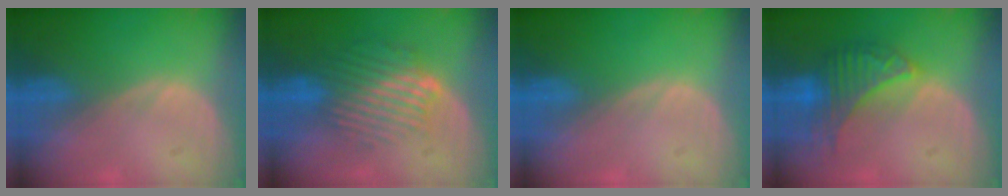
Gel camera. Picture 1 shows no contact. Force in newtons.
{"total": 9.5, "press": 7.9, "slide": 5.2}
{"total": 0.0}
{"total": 6.8, "press": 6.8, "slide": 0.2}